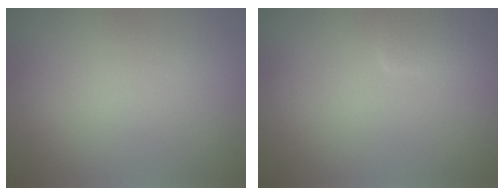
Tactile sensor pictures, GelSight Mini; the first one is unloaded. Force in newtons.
{"total": 2.1, "press": 2.1, "slide": 0.1}